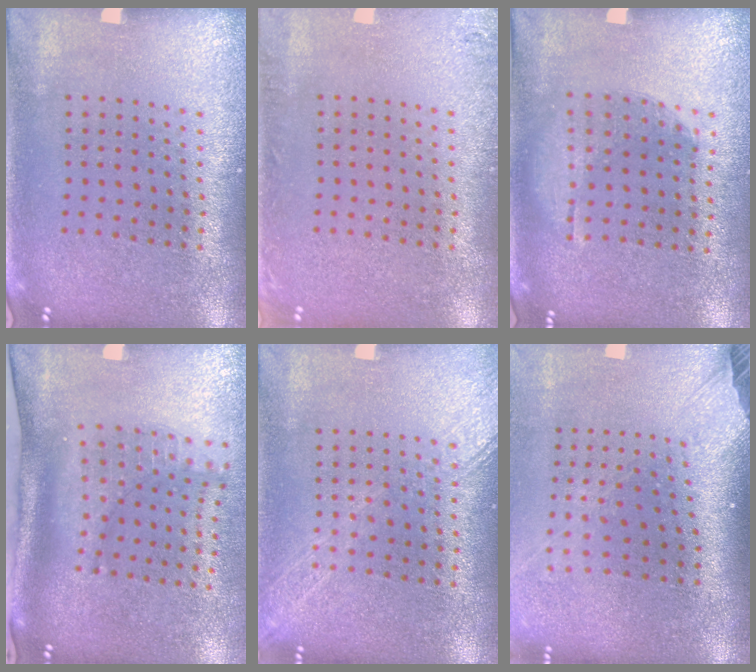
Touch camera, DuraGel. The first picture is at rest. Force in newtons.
{"total": 1.4, "press": 1.4, "slide": 0.1}
{"total": 1.1, "press": 0.8, "slide": 0.7}
{"total": 2.2, "press": 1.5, "slide": 1.6}
{"total": 1.7, "press": 1.7, "slide": 0.3}
{"total": 2.7, "press": 2.0, "slide": 1.8}